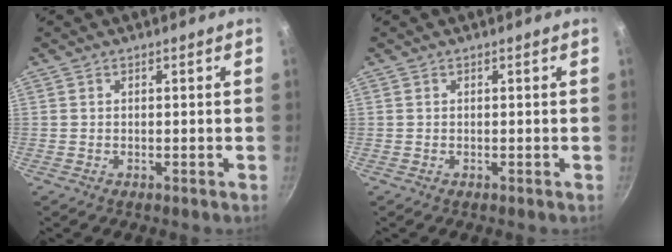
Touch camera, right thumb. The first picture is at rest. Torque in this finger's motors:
{"motor_torque": [0.00, 0.00, 0.00, 0.00, 0.00]}